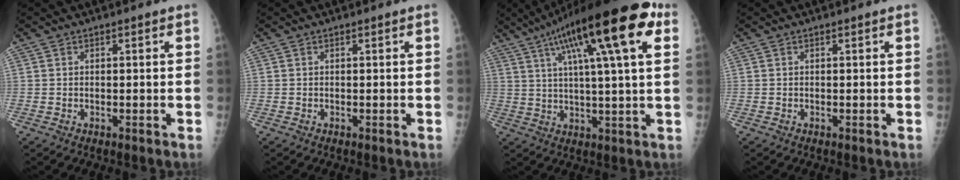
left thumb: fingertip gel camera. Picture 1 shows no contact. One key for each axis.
{"total": 0.0}
{"total": 22.0, "fx": 9.9, "fy": 4.5, "fz": 19.2, "tx": -0.299, "ty": 0.010, "tz": 0.149}
{"total": 0.0}